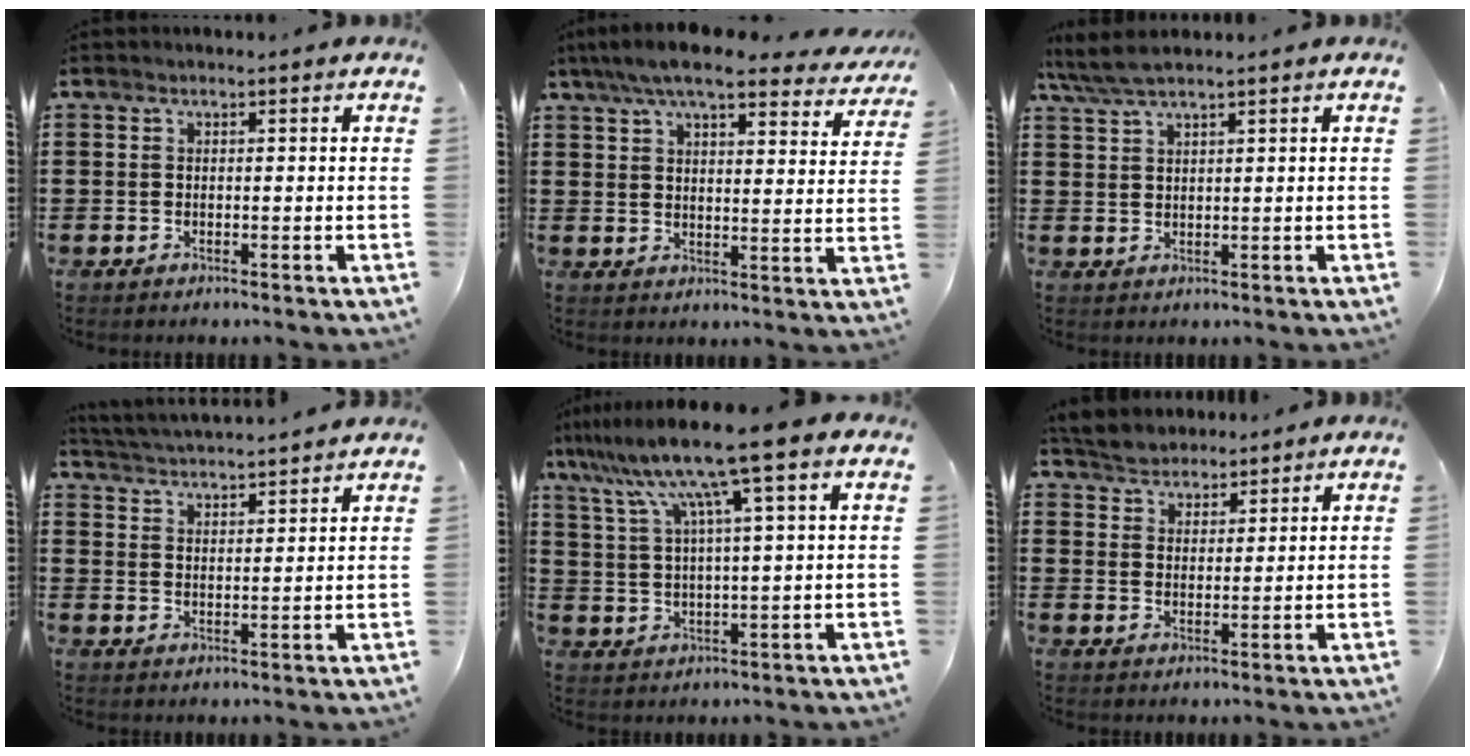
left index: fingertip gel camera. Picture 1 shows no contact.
{"total": 8.4, "force": [7.3, 1.0, 4.1], "torque": [-0.103, -0.020, 0.131]}
{"total": 3.7, "force": [2.9, 0.2, 2.3], "torque": [-0.051, 0.002, 0.053]}
{"total": 3.5, "force": [3.5, -0.6, 0.0], "torque": [-0.015, -0.026, 0.059]}
{"total": 11.0, "force": [7.1, -0.3, 8.3], "torque": [-0.188, -0.018, 0.117]}
{"total": 3.9, "force": [3.6, 1.5, -0.1], "torque": [-0.017, -0.002, 0.068]}